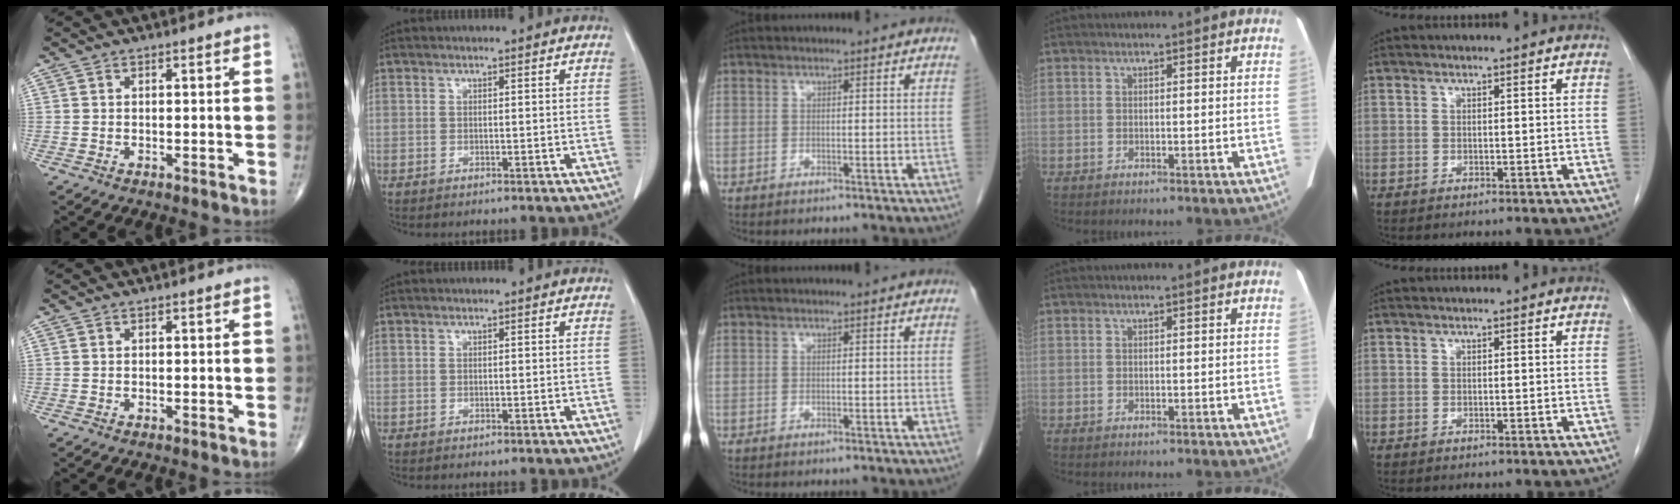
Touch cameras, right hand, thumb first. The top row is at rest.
{}